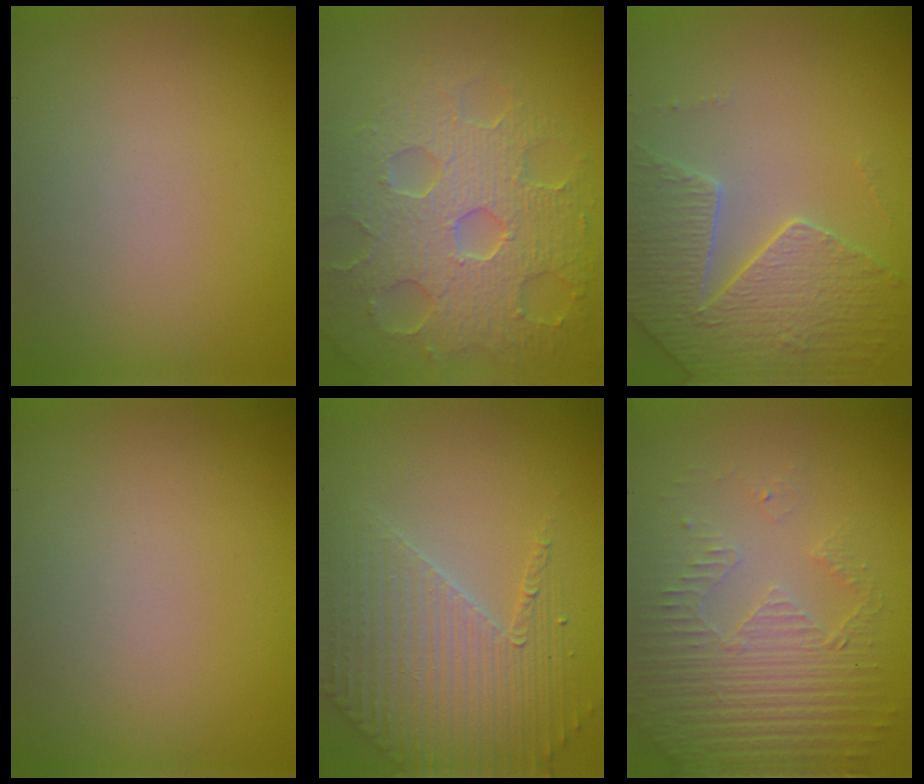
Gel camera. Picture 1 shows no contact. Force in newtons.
{"total": 7.9, "press": 5.8, "slide": 5.3}
{"total": 4.1, "press": 4.1, "slide": 0.5}
{"total": 0.0}
{"total": 3.8, "press": 3.6, "slide": 1.1}
{"total": 5.1, "press": 3.5, "slide": 3.7}